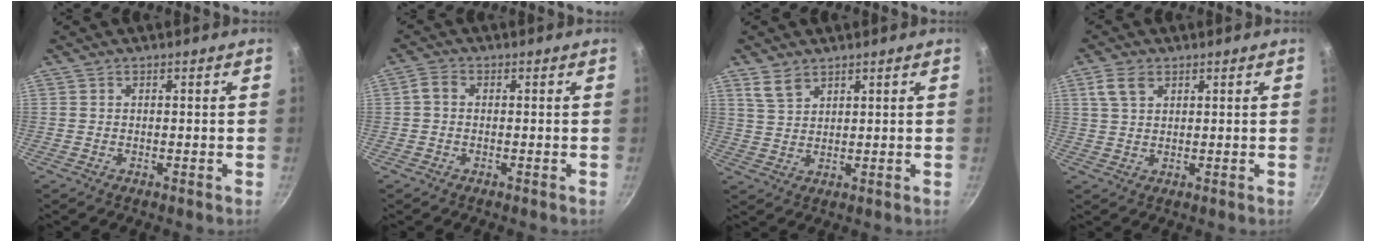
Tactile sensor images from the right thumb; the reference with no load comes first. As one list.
[{"total": 2.1, "force": [0.0, 1.5, 1.6], "torque": [-0.038, 0.010, -0.006]}, {"total": 4.2, "force": [3.1, 2.1, 2.0], "torque": [-0.035, -0.012, 0.065]}, {"total": 4.4, "force": [2.2, 2.6, 2.8], "torque": [-0.047, 0.000, 0.044]}]